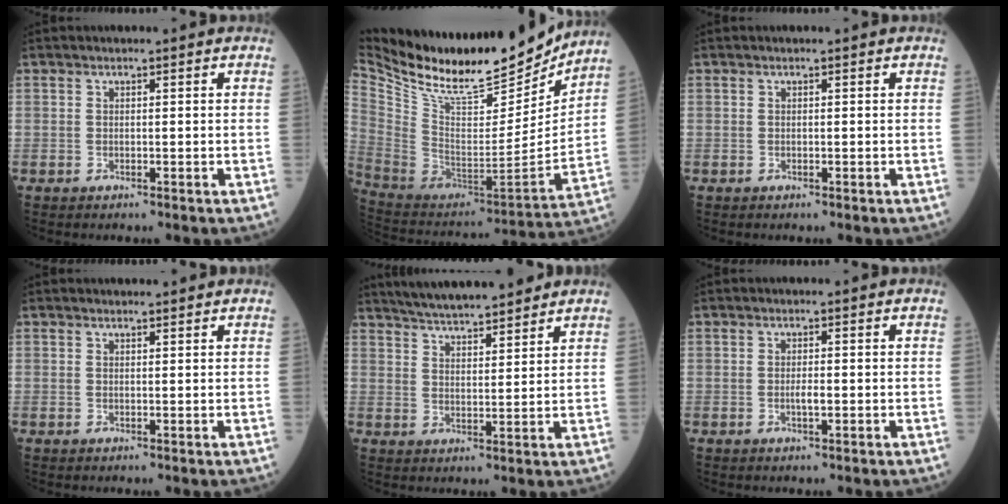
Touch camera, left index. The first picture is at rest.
{"total": 28.0, "force": [23.8, 7.2, 13.0], "torque": [-0.251, -0.035, 0.378]}
{"total": 0.0}
{"total": 2.0, "force": [2.0, 0.2, 0.2], "torque": [-0.007, 0.006, 0.025]}
{"total": 11.8, "force": [10.6, 1.5, 5.0], "torque": [-0.080, 0.011, 0.167]}
{"total": 1.3, "force": [-0.5, 0.2, 1.2], "torque": [-0.023, -0.004, -0.009]}